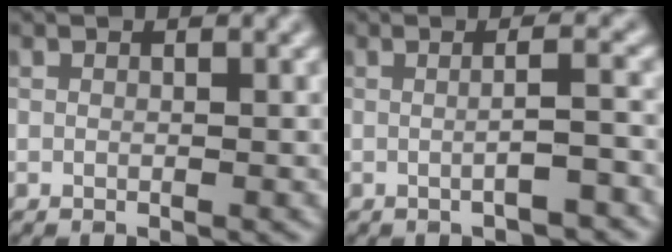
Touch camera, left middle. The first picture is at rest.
{"total": 3.5, "force": [-0.5, 1.0, 3.3], "torque": [-0.031, 0.007, -0.010]}